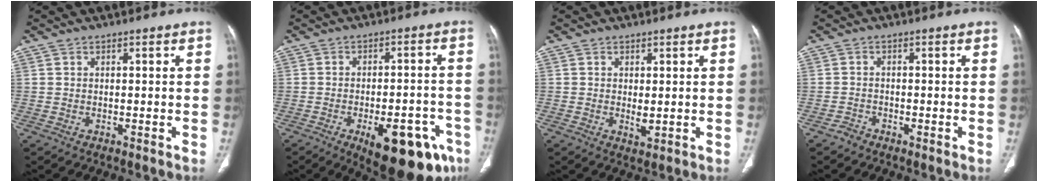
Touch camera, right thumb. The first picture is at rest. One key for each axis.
{"total": 17.6, "fx": -8.8, "fy": 7.3, "fz": 13.3, "tx": -0.117, "ty": 0.036, "tz": -0.105}
{"total": 2.0, "fx": 0.0, "fy": 0.9, "fz": 1.8, "tx": -0.032, "ty": -0.008, "tz": 0.005}
{"total": 1.3, "fx": -1.2, "fy": 0.6, "fz": 0.0, "tx": 0.001, "ty": 0.000, "tz": -0.027}